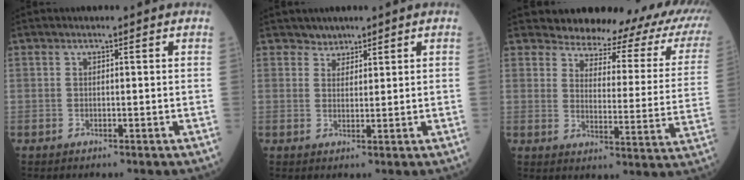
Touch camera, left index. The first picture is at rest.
{"total": 2.1, "force": [1.7, 1.1, -0.3], "torque": [0.010, -0.001, 0.027]}
{"total": 19.2, "force": [17.0, 5.2, 7.1], "torque": [-0.060, -0.053, 0.177]}